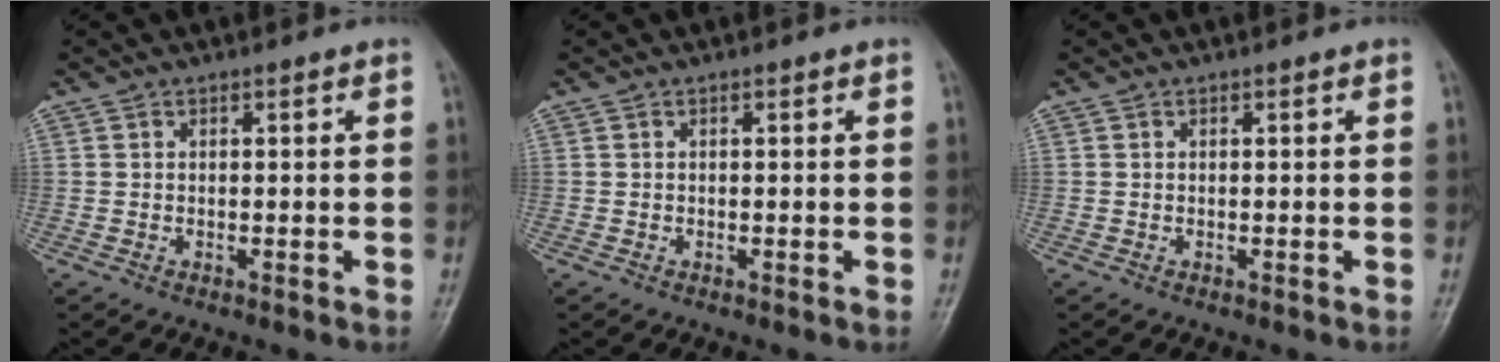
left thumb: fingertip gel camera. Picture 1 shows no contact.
{"total": 0.0}
{"total": 0.0}